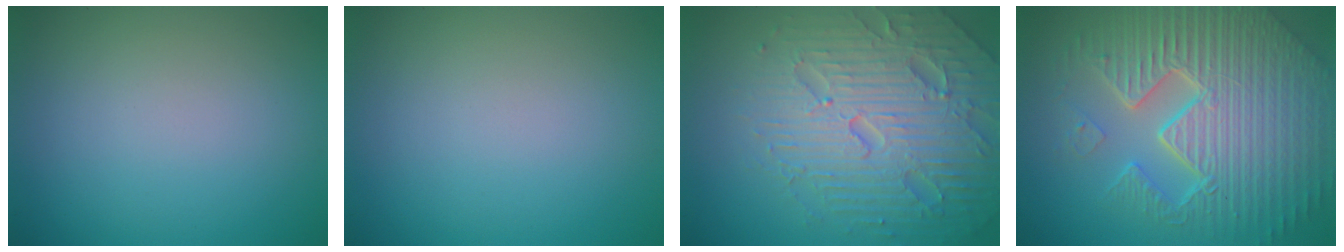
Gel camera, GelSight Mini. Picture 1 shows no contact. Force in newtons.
{"total": 0.0}
{"total": 7.4, "press": 7.2, "slide": 1.7}
{"total": 10.8, "press": 6.9, "slide": 8.3}